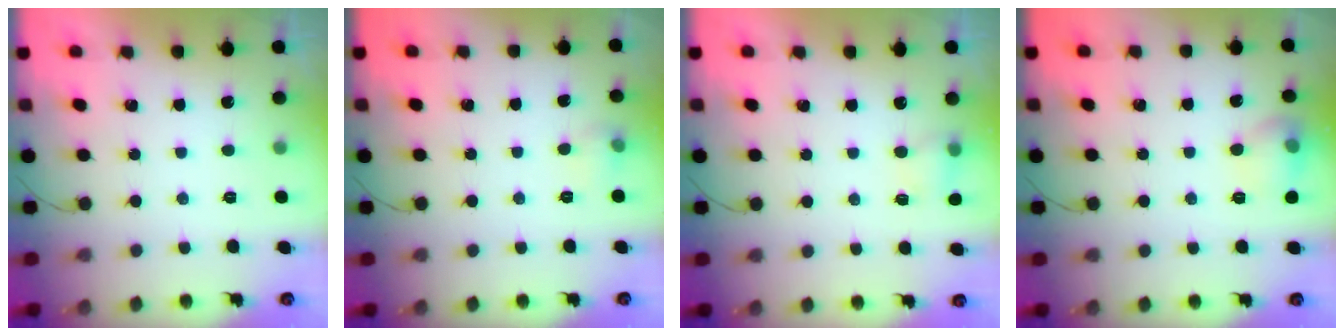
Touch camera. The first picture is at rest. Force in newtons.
{"total": 4.9, "press": 4.6, "slide": 1.8}
{"total": 4.8, "press": 4.7, "slide": 1.2}
{"total": 8.4, "press": 8.4, "slide": 0.8}